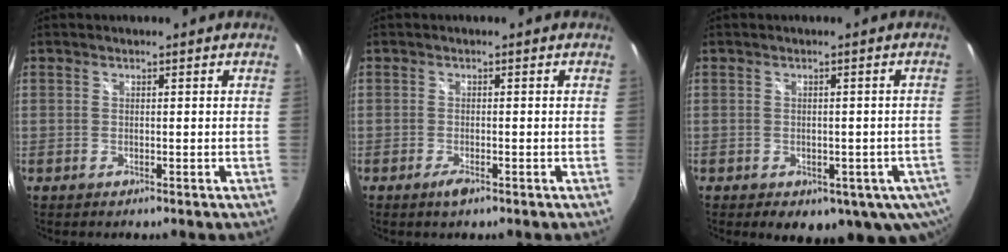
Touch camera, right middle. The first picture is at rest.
{"total": 2.0, "force": [-1.3, 0.5, 1.4], "torque": [-0.031, -0.006, -0.024]}
{"total": 10.2, "force": [-4.5, 5.9, 7.0], "torque": [-0.113, -0.029, -0.049]}